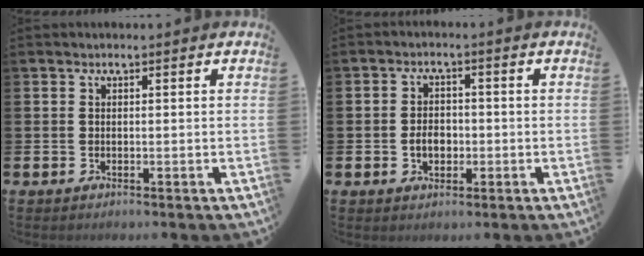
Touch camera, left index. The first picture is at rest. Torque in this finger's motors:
{"motor_torque": [0.19, 0.07, 0.07, 0.04]}